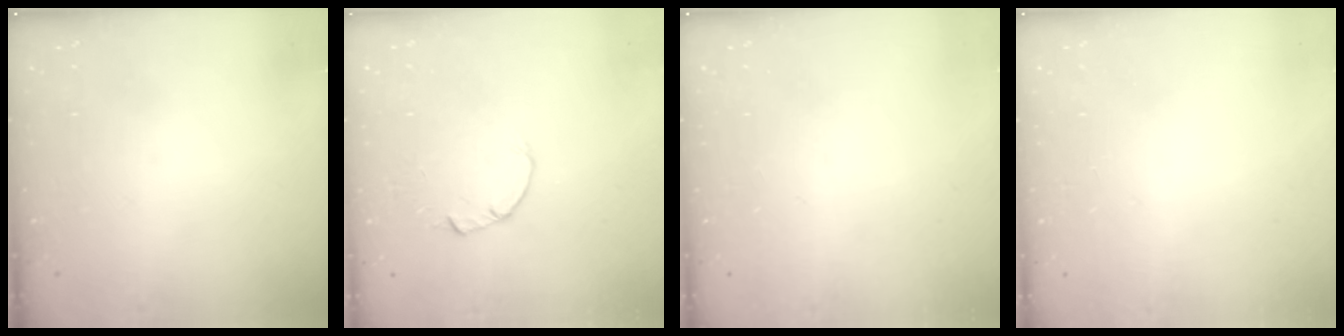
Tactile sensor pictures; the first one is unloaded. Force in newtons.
{"total": 1.8, "press": 1.7, "slide": 0.3}
{"total": 0.0}
{"total": 2.6, "press": 2.6, "slide": 0.2}